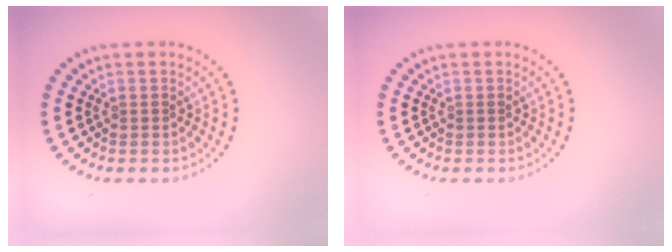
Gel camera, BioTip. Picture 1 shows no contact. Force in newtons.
{"total": 0.0}